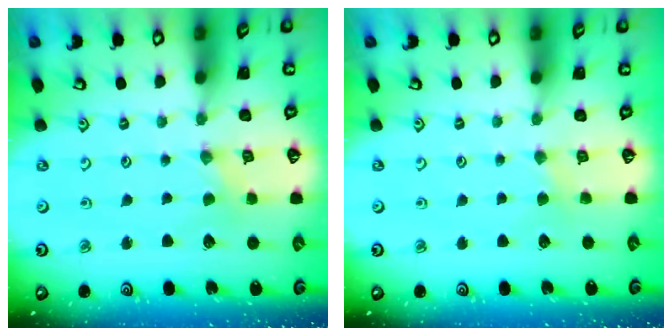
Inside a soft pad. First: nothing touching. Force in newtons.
{"total": 2.0, "press": 2.0, "slide": 0.3}